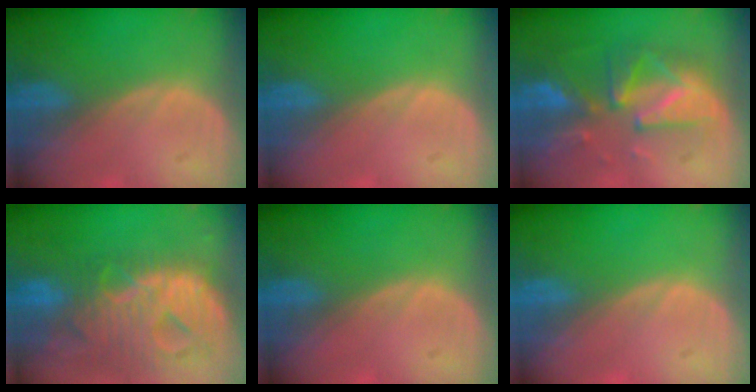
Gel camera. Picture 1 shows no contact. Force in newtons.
{"total": 0.0}
{"total": 9.9, "press": 8.8, "slide": 4.7}
{"total": 13.1, "press": 11.2, "slide": 6.9}
{"total": 0.0}
{"total": 0.0}